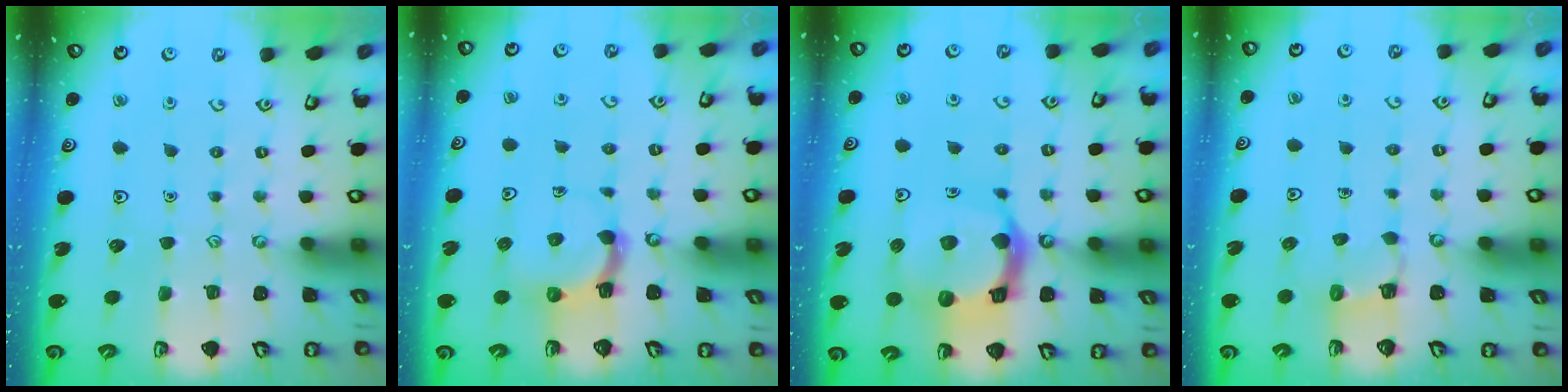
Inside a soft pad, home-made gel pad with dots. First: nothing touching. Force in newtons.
{"total": 4.6, "press": 4.6, "slide": 0.8}
{"total": 15.7, "press": 15.5, "slide": 2.0}
{"total": 3.1, "press": 3.1, "slide": 0.6}